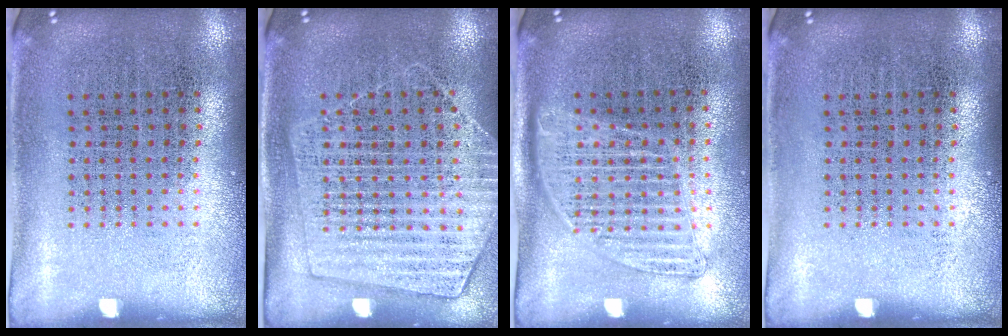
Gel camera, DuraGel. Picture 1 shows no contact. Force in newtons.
{"total": 1.4, "press": 1.4, "slide": 0.2}
{"total": 1.4, "press": 1.3, "slide": 0.6}
{"total": 0.0}